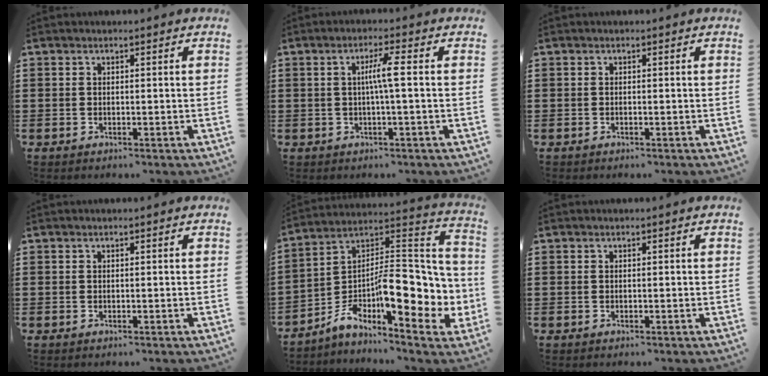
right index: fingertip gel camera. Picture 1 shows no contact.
{"total": 3.8, "force": [0.0, -0.1, 3.8], "torque": [-0.071, -0.001, -0.007]}
{"total": 0.0}
{"total": 0.0}
{"total": 14.0, "force": [-4.7, 5.6, 11.9], "torque": [-0.180, -0.028, -0.084]}
{"total": 0.0}